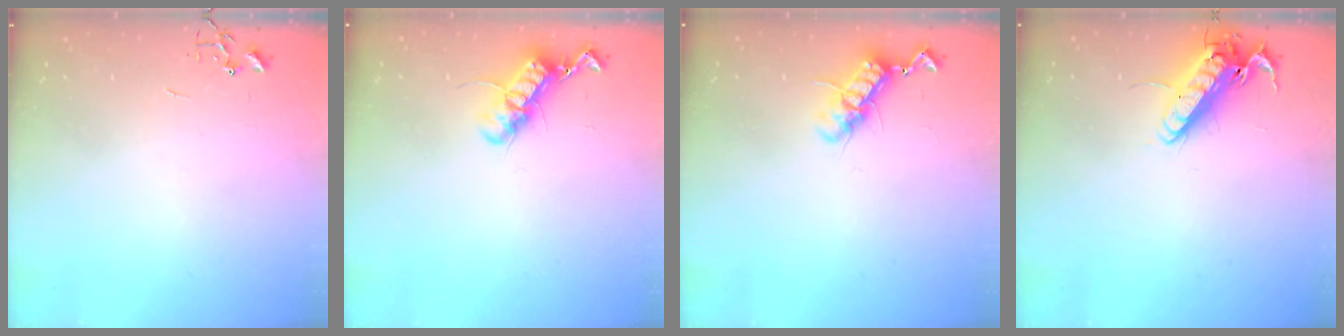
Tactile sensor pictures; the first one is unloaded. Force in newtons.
{"total": 12.2, "press": 12.2, "slide": 0.9}
{"total": 11.1, "press": 11.1, "slide": 0.7}
{"total": 13.8, "press": 13.7, "slide": 2.0}